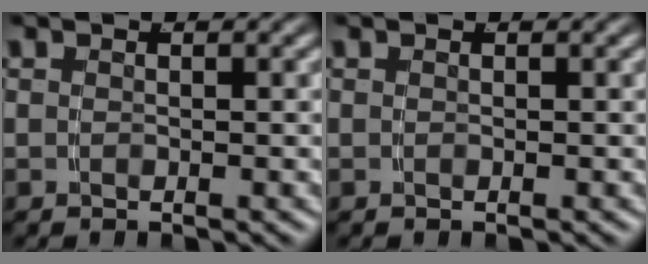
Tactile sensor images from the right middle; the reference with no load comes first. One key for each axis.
{"total": 0.0}